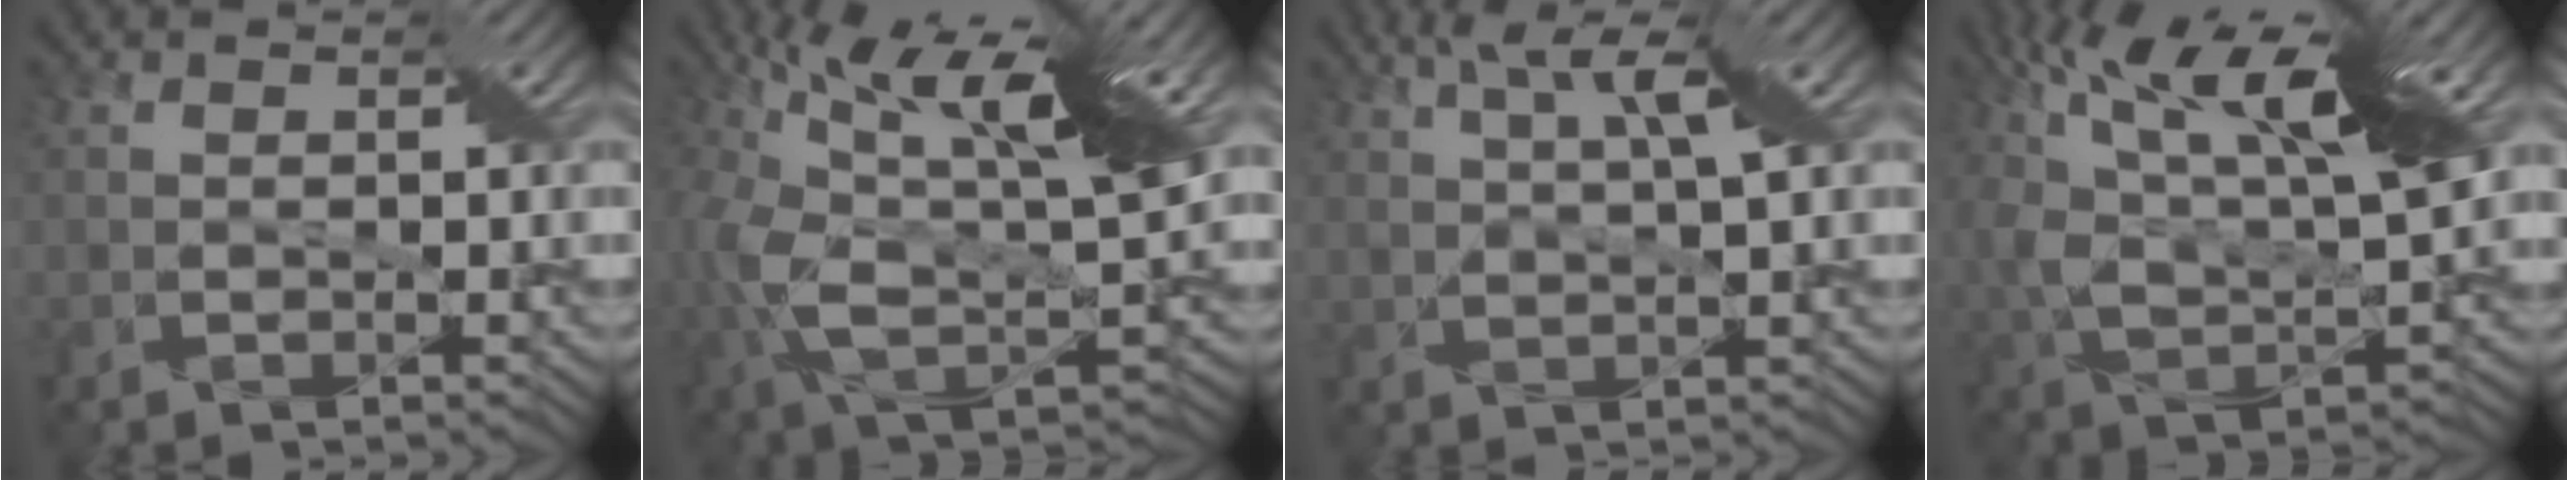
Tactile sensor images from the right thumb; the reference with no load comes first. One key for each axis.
{"total": 16.0, "fx": 3.8, "fy": 7.4, "fz": 13.7, "tx": -0.293, "ty": -0.004, "tz": 0.062}
{"total": 5.2, "fx": 2.7, "fy": 0.5, "fz": 4.4, "tx": -0.082, "ty": 0.010, "tz": 0.050}
{"total": 15.9, "fx": 7.0, "fy": 6.6, "fz": 12.7, "tx": -0.252, "ty": 0.018, "tz": 0.112}